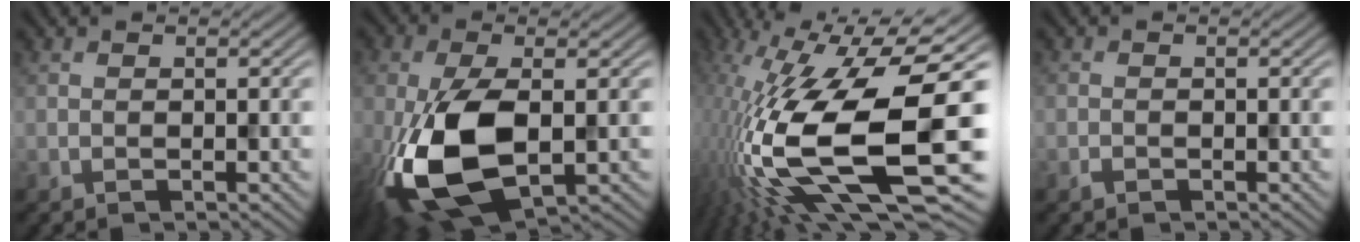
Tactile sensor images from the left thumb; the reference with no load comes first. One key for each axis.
{"total": 14.2, "fx": -2.8, "fy": 7.6, "fz": 11.6, "tx": -0.280, "ty": -0.022, "tz": -0.045}
{"total": 19.9, "fx": -3.9, "fy": 7.7, "fz": 17.9, "tx": -0.347, "ty": -0.039, "tz": -0.058}
{"total": 0.5, "fx": -0.5, "fy": 0.2, "fz": -0.1, "tx": 0.005, "ty": 0.000, "tz": -0.007}